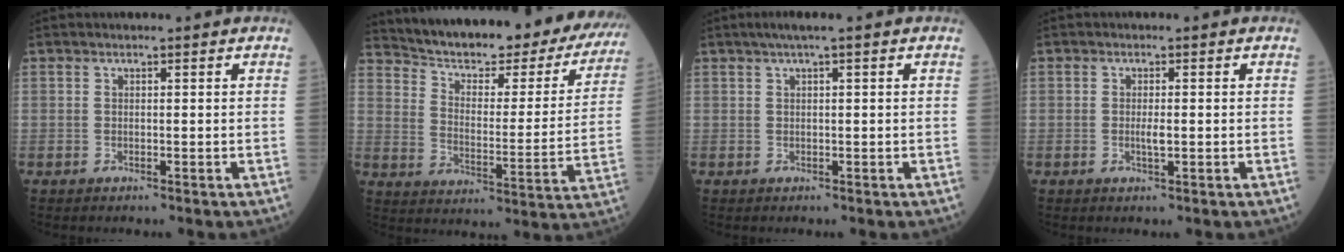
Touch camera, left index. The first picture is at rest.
{"total": 27.2, "force": [24.5, 6.1, 10.2], "torque": [-0.151, -0.057, 0.310]}
{"total": 2.5, "force": [1.4, -0.3, 2.0], "torque": [-0.038, 0.011, 0.027]}
{"total": 1.2, "force": [-0.3, 0.2, 1.2], "torque": [-0.022, -0.005, -0.005]}